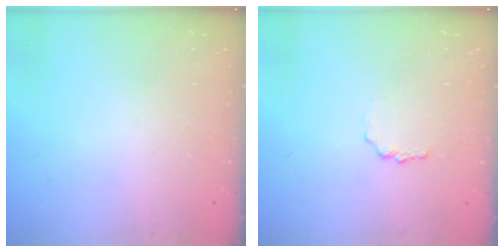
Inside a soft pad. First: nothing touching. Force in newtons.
{"total": 1.0, "press": 1.0, "slide": 0.2}